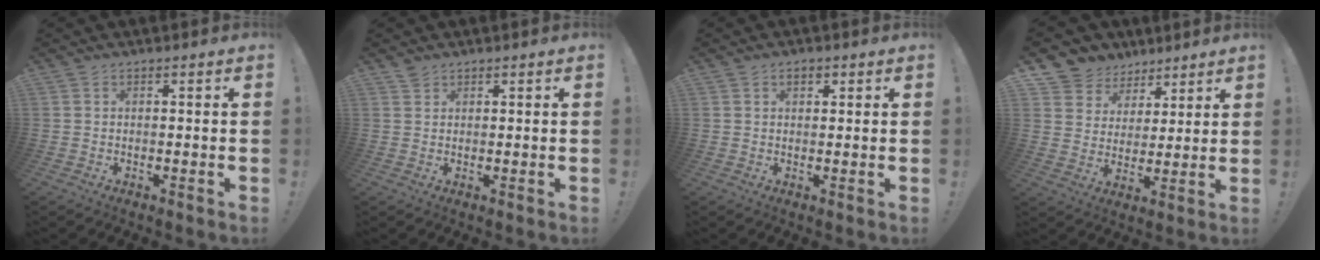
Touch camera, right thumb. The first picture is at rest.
{"total": 1.9, "force": [1.6, 0.9, 0.4], "torque": [-0.002, -0.006, 0.031]}
{"total": 2.1, "force": [1.0, 1.3, 1.3], "torque": [-0.017, 0.000, 0.015]}
{"total": 8.5, "force": [5.0, 6.8, 0.8], "torque": [-0.019, -0.037, 0.104]}